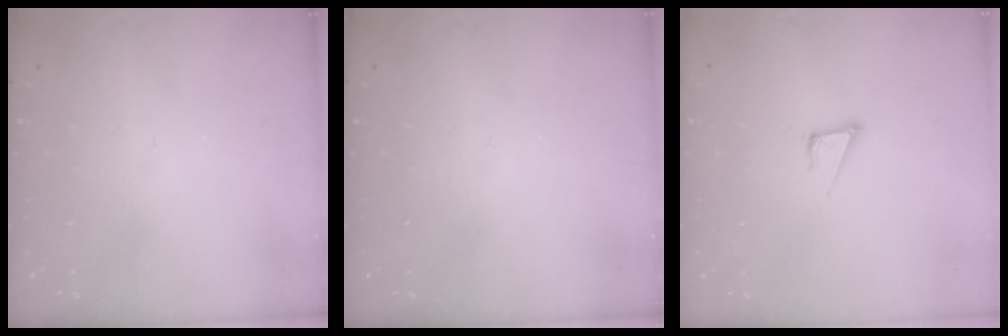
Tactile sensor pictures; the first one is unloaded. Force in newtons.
{"total": 0.0}
{"total": 3.9, "press": 3.9, "slide": 0.2}